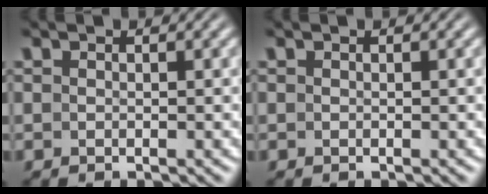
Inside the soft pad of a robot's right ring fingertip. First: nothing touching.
{"total": 0.0}